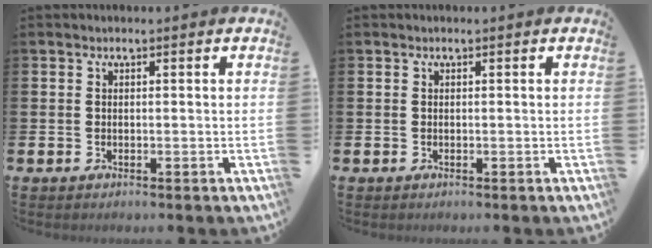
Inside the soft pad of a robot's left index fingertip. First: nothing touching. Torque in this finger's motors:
{"motor_torque": [0.00, 0.00, 0.00, 0.01]}